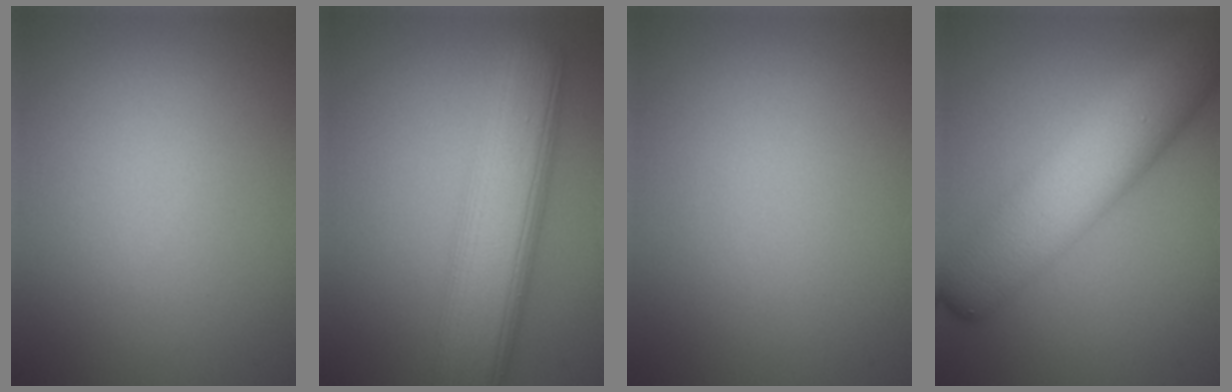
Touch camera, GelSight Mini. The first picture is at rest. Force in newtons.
{"total": 8.7, "press": 8.7, "slide": 0.2}
{"total": 0.0}
{"total": 8.7, "press": 8.7, "slide": 0.3}